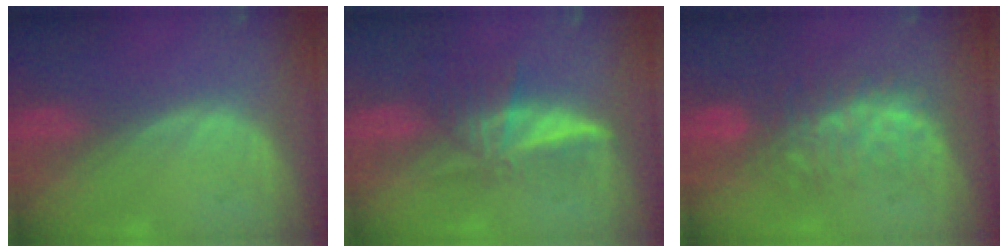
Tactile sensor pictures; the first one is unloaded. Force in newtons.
{"total": 5.9, "press": 5.4, "slide": 2.4}
{"total": 8.5, "press": 8.0, "slide": 2.8}